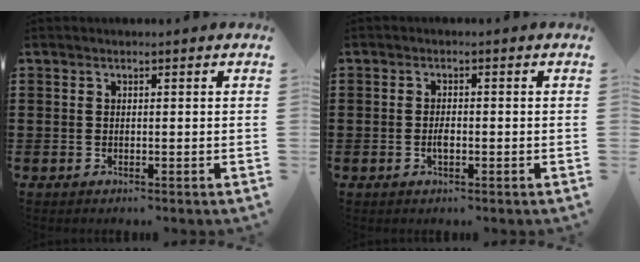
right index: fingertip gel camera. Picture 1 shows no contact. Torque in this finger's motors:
{"motor_torque": [0.35, 1.78, 0.02, 0.01]}